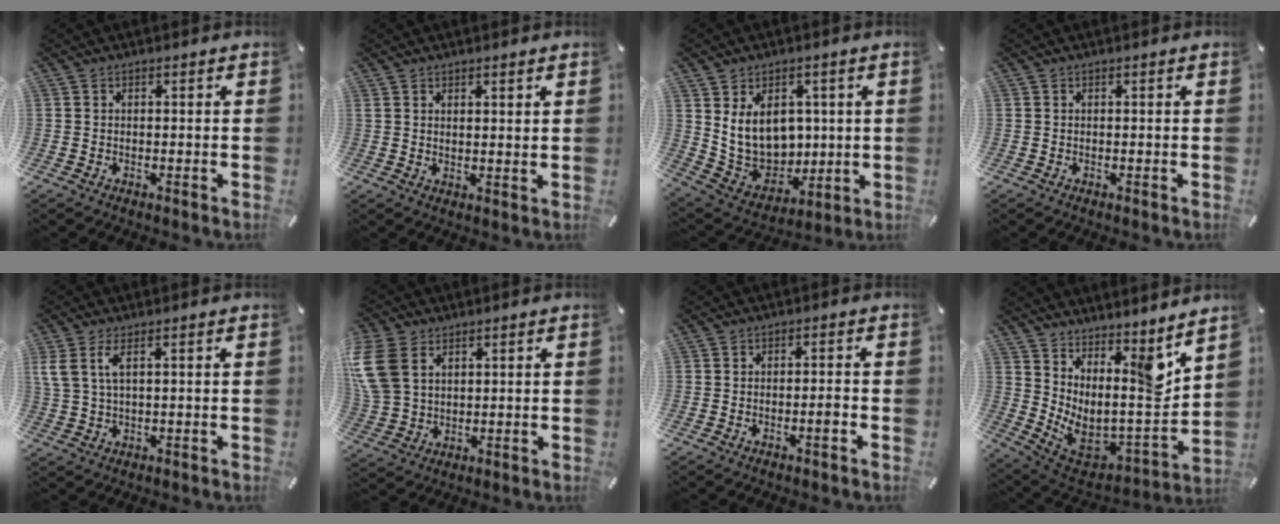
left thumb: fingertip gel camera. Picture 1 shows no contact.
{"total": 2.0, "force": [1.9, 0.3, 0.6], "torque": [-0.013, -0.008, 0.036]}
{"total": 12.7, "force": [3.8, 10.4, 6.2], "torque": [-0.121, -0.027, 0.082]}
{"total": 0.0}
{"total": 4.5, "force": [1.8, 1.4, 3.9], "torque": [-0.088, -0.003, 0.030]}
{"total": 11.1, "force": [4.3, 8.3, 6.0], "torque": [-0.165, -0.001, 0.082]}
{"total": 2.5, "force": [-1.0, 0.5, 2.3], "torque": [-0.040, 0.004, -0.018]}
{"total": 8.3, "force": [5.3, 4.3, 4.6], "torque": [-0.046, -0.104, 0.091]}